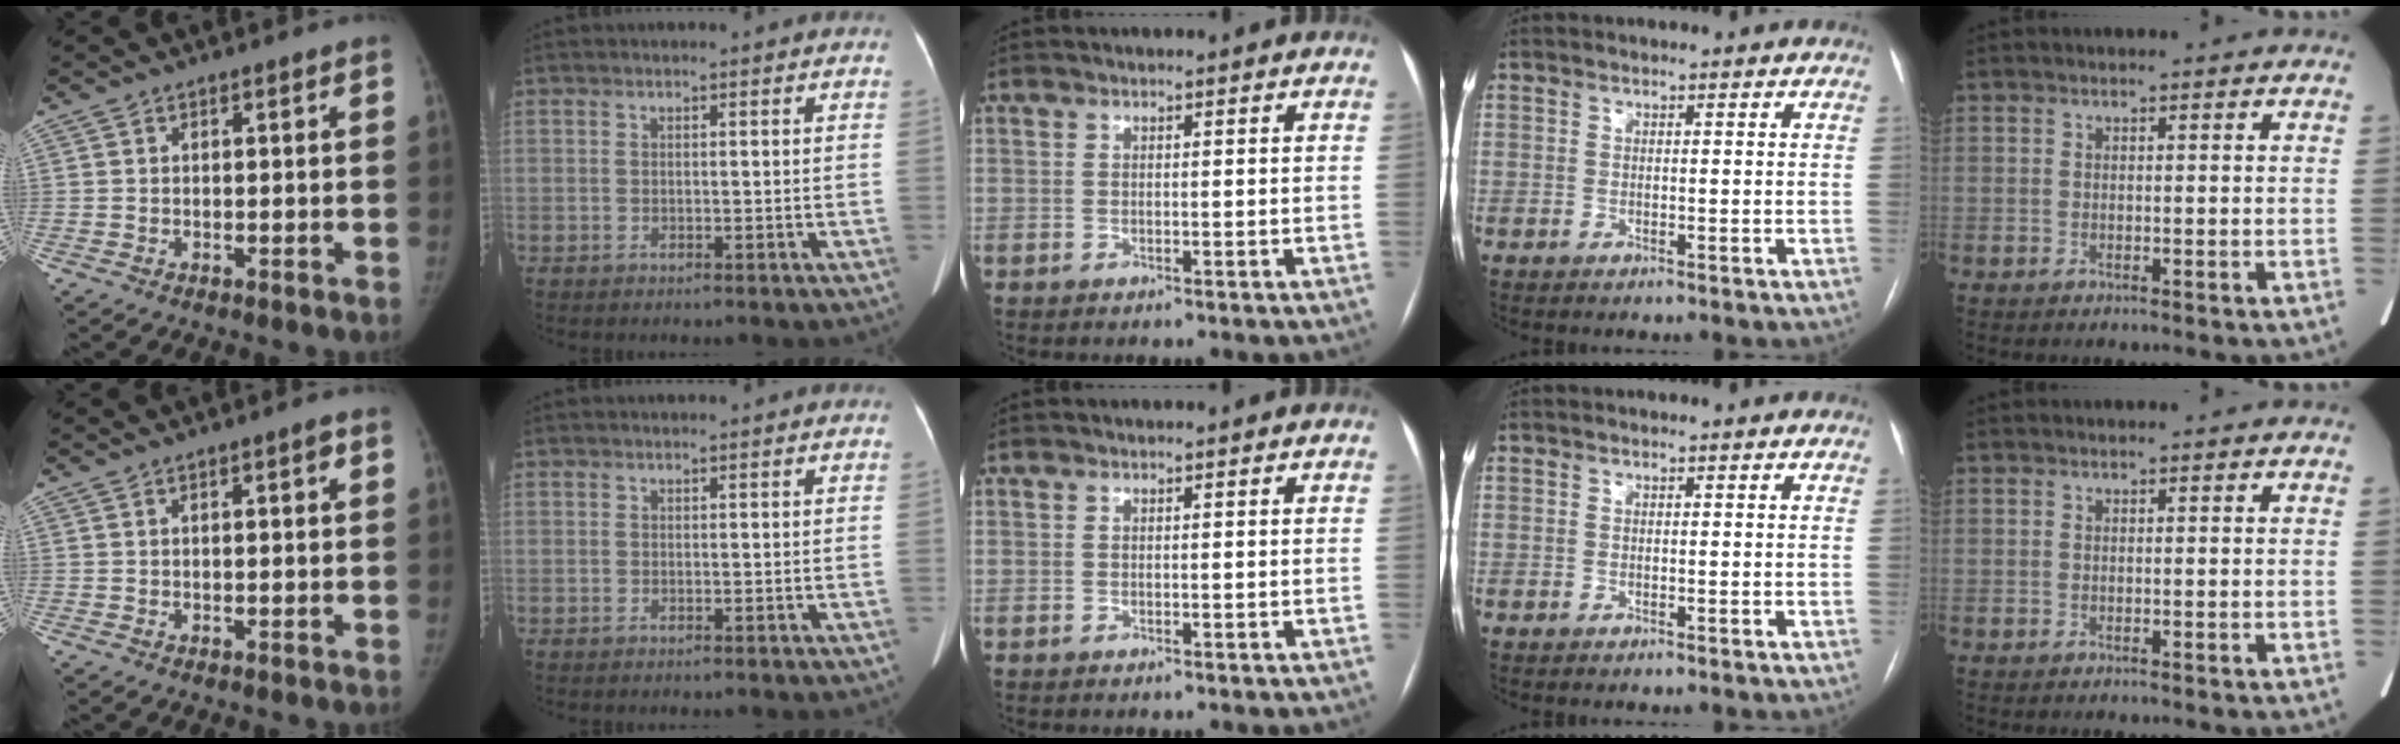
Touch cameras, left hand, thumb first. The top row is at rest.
{"thumb": {"total": 1.7, "force": [0.5, 0.5, 1.5], "torque": [-0.019, 0.002, 0.006]}}